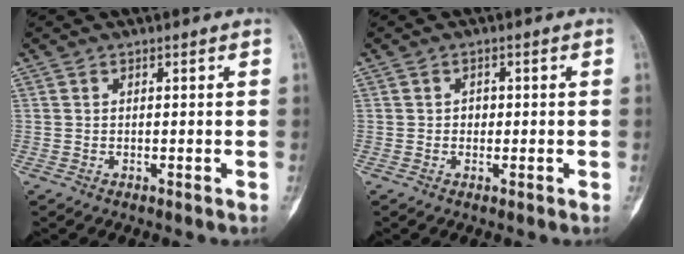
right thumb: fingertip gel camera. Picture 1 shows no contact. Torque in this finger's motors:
{"motor_torque": [0.65, 0.01, 0.19, -0.02, 0.03]}